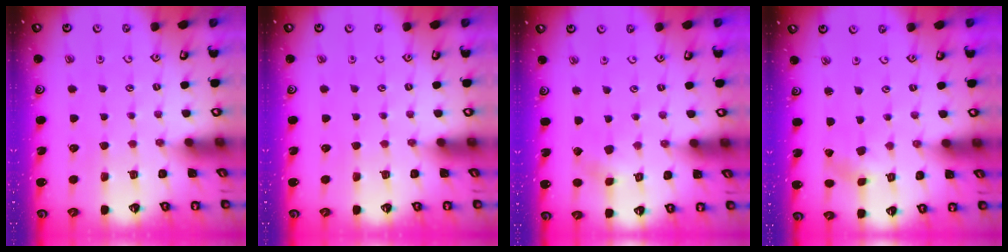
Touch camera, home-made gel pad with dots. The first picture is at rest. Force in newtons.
{"total": 0.0}
{"total": 2.4, "press": 2.4, "slide": 0.2}
{"total": 0.0}